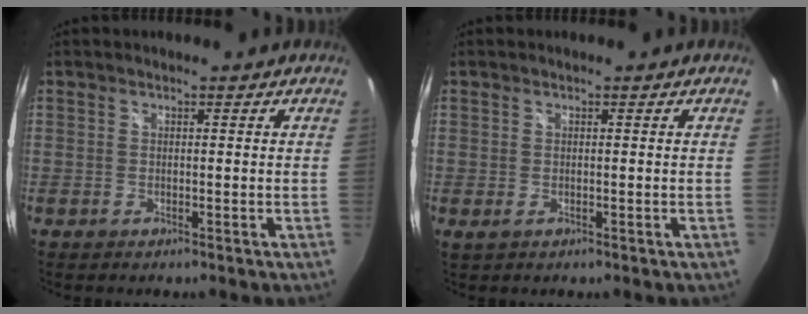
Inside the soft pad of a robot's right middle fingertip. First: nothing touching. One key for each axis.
{"total": 0.9, "fx": 0.0, "fy": 0.4, "fz": 0.8, "tx": -0.016, "ty": -0.002, "tz": 0.001}